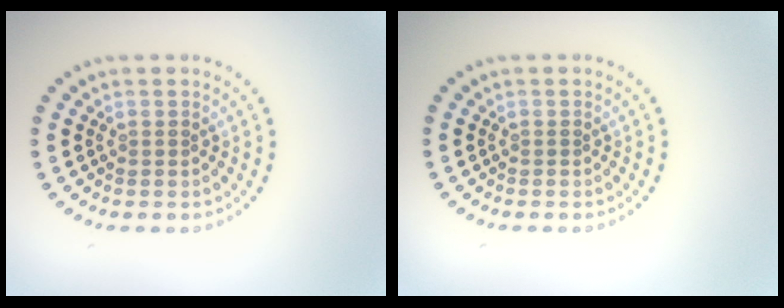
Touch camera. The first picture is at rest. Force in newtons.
{"total": 0.0}